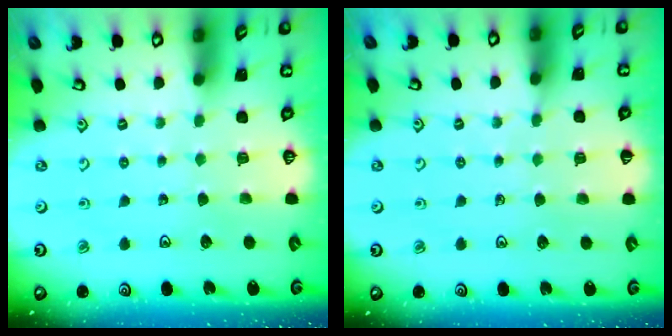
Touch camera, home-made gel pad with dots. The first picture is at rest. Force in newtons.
{"total": 3.5, "press": 3.5, "slide": 0.6}